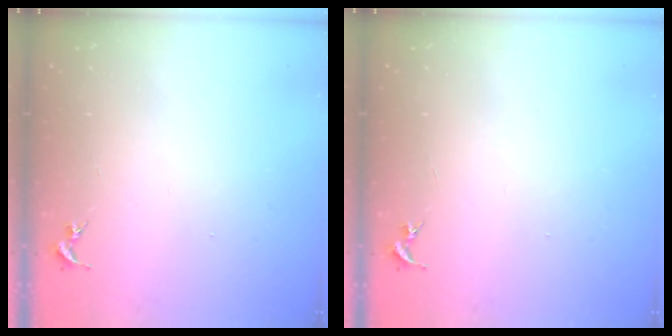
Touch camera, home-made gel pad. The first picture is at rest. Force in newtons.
{"total": 0.0}